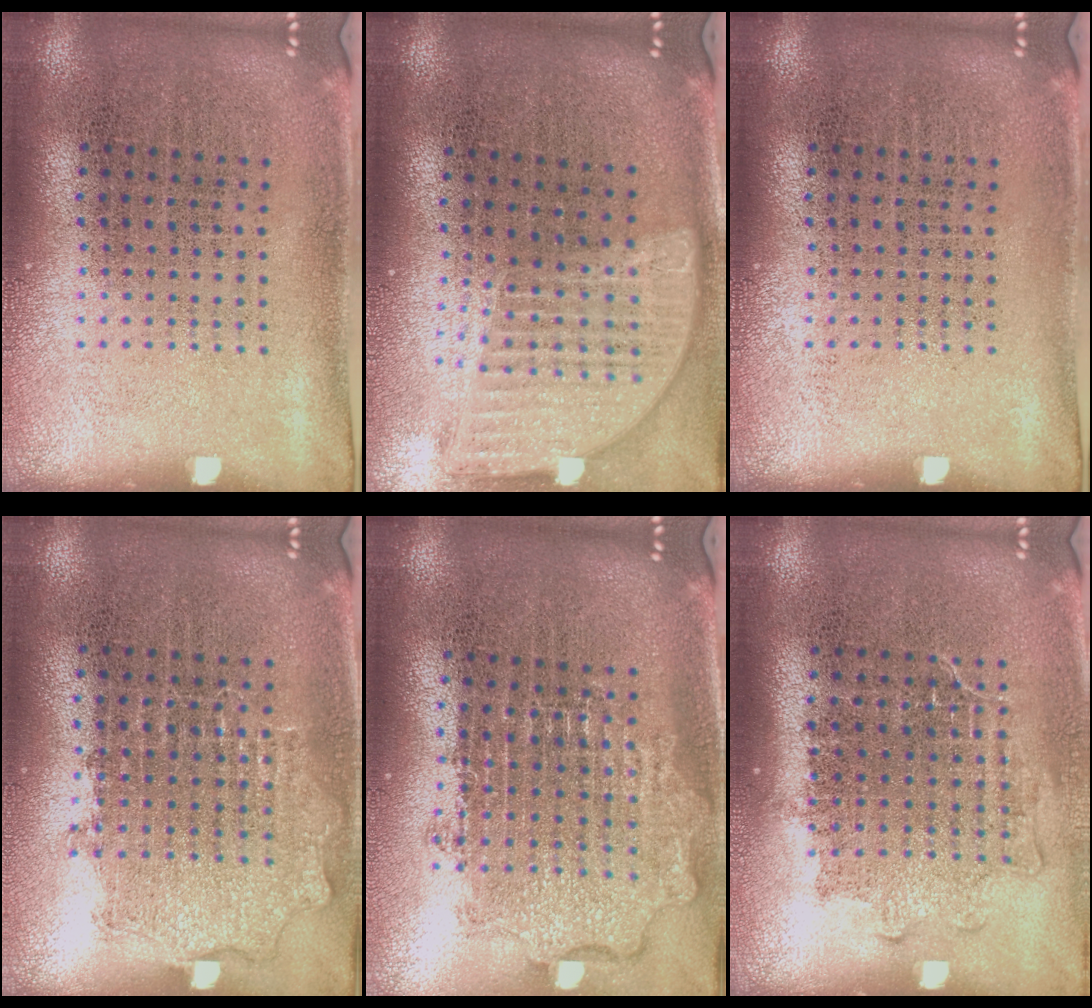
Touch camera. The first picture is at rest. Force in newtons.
{"total": 1.7, "press": 1.4, "slide": 1.0}
{"total": 0.0}
{"total": 0.9, "press": 0.9, "slide": 0.2}
{"total": 1.9, "press": 1.5, "slide": 1.2}
{"total": 1.2, "press": 1.1, "slide": 0.6}